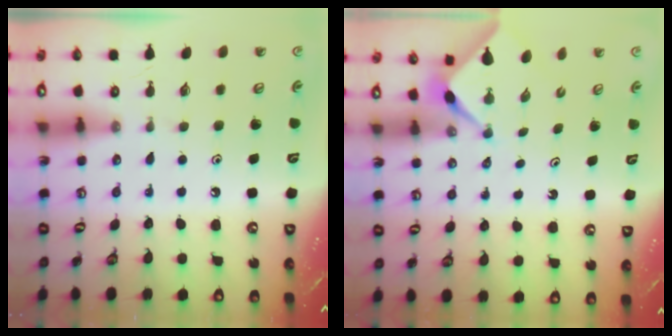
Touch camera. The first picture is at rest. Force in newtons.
{"total": 2.3, "press": 2.2, "slide": 0.3}